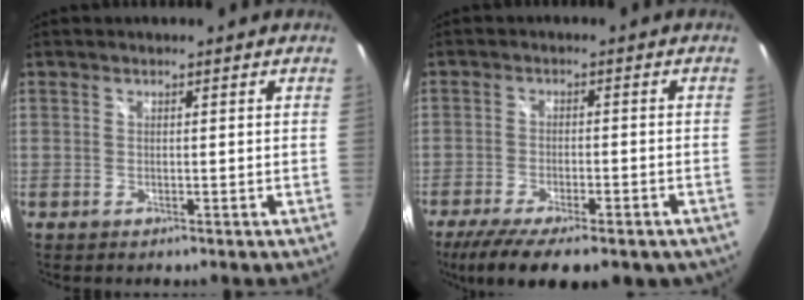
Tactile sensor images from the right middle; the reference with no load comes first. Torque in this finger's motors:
{"motor_torque": [1.24, -0.90, 0.25, 0.08]}